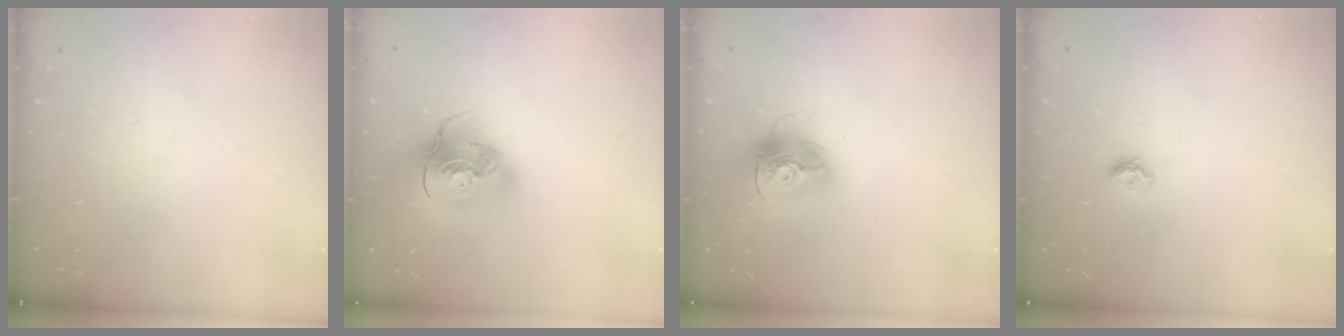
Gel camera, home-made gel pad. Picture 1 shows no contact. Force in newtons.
{"total": 17.7, "press": 17.5, "slide": 2.5}
{"total": 14.9, "press": 14.9, "slide": 1.6}
{"total": 4.9, "press": 4.8, "slide": 0.6}